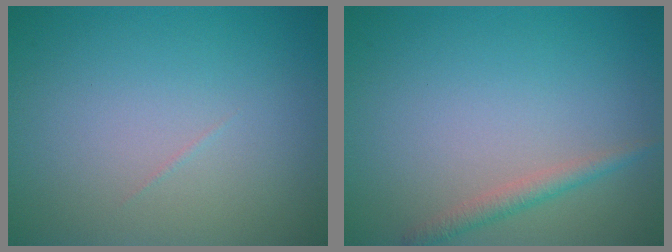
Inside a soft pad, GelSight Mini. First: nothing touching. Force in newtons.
{"total": 1.6, "press": 1.6, "slide": 0.0}